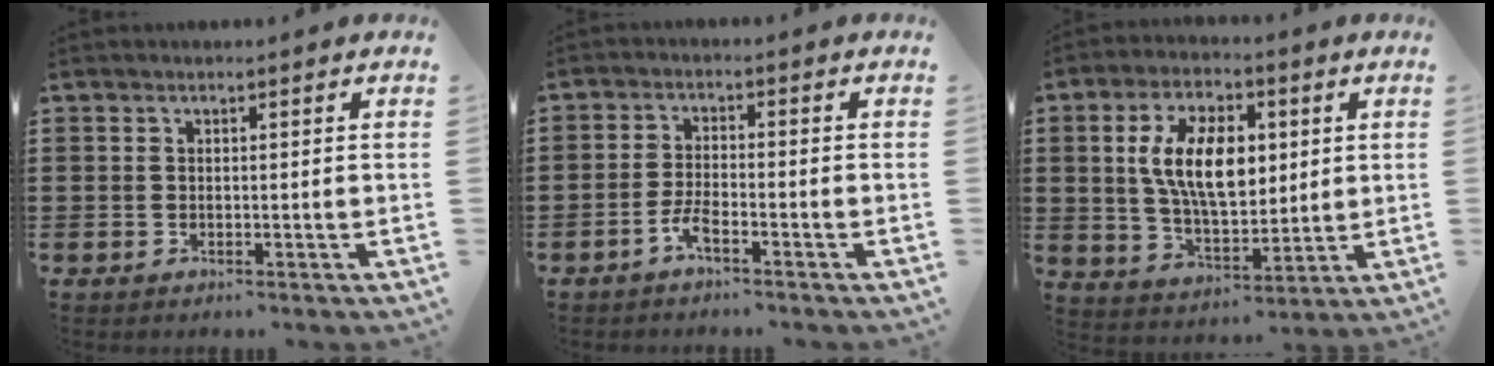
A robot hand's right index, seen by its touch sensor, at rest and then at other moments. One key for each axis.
{"total": 3.2, "fx": -2.1, "fy": 0.4, "fz": 2.4, "tx": -0.058, "ty": -0.004, "tz": -0.041}
{"total": 10.9, "fx": 2.3, "fy": 5.9, "fz": 8.9, "tx": -0.177, "ty": 0.014, "tz": 0.039}